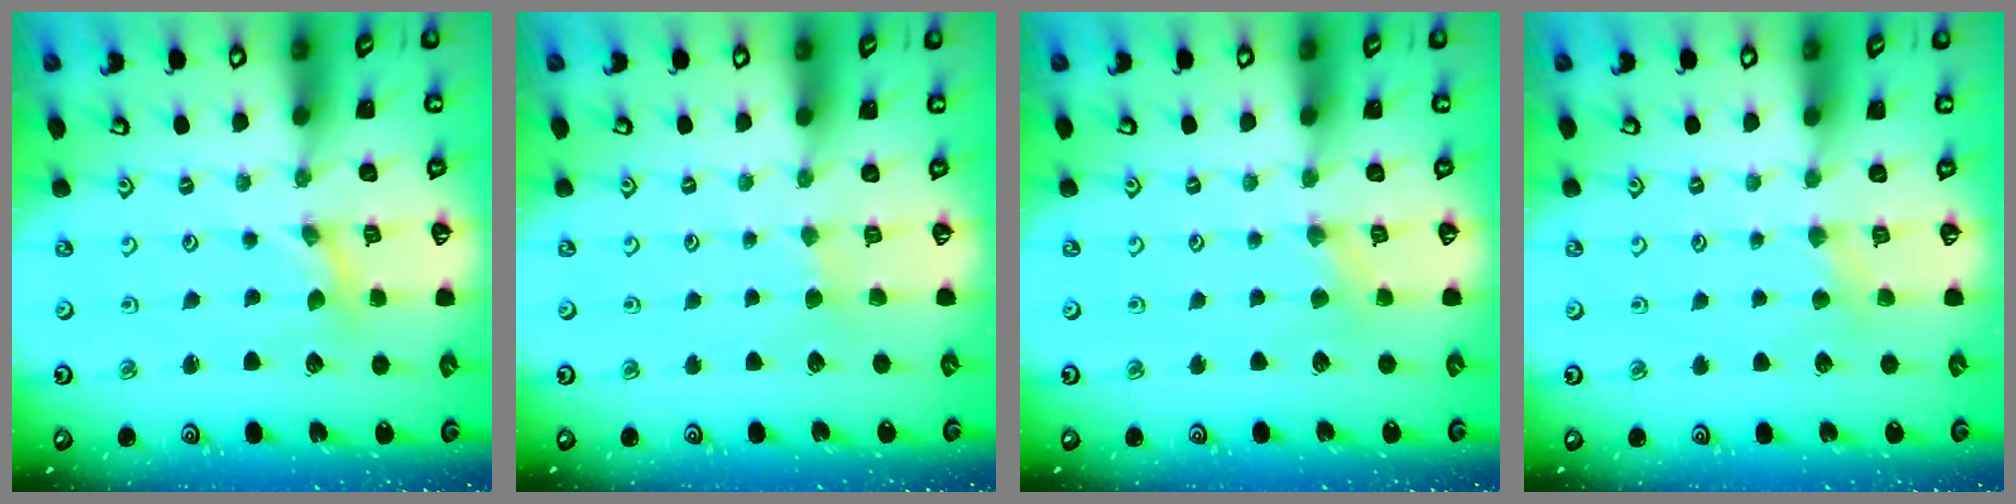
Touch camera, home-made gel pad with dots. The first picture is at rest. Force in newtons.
{"total": 2.2, "press": 2.2, "slide": 0.4}
{"total": 2.0, "press": 2.0, "slide": 0.5}
{"total": 2.8, "press": 2.8, "slide": 0.6}